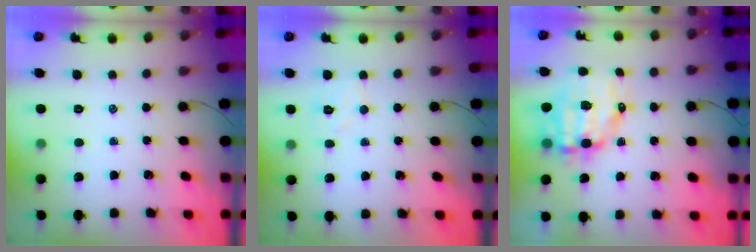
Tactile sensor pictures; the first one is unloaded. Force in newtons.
{"total": 5.9, "press": 5.8, "slide": 1.1}
{"total": 11.1, "press": 10.8, "slide": 2.4}